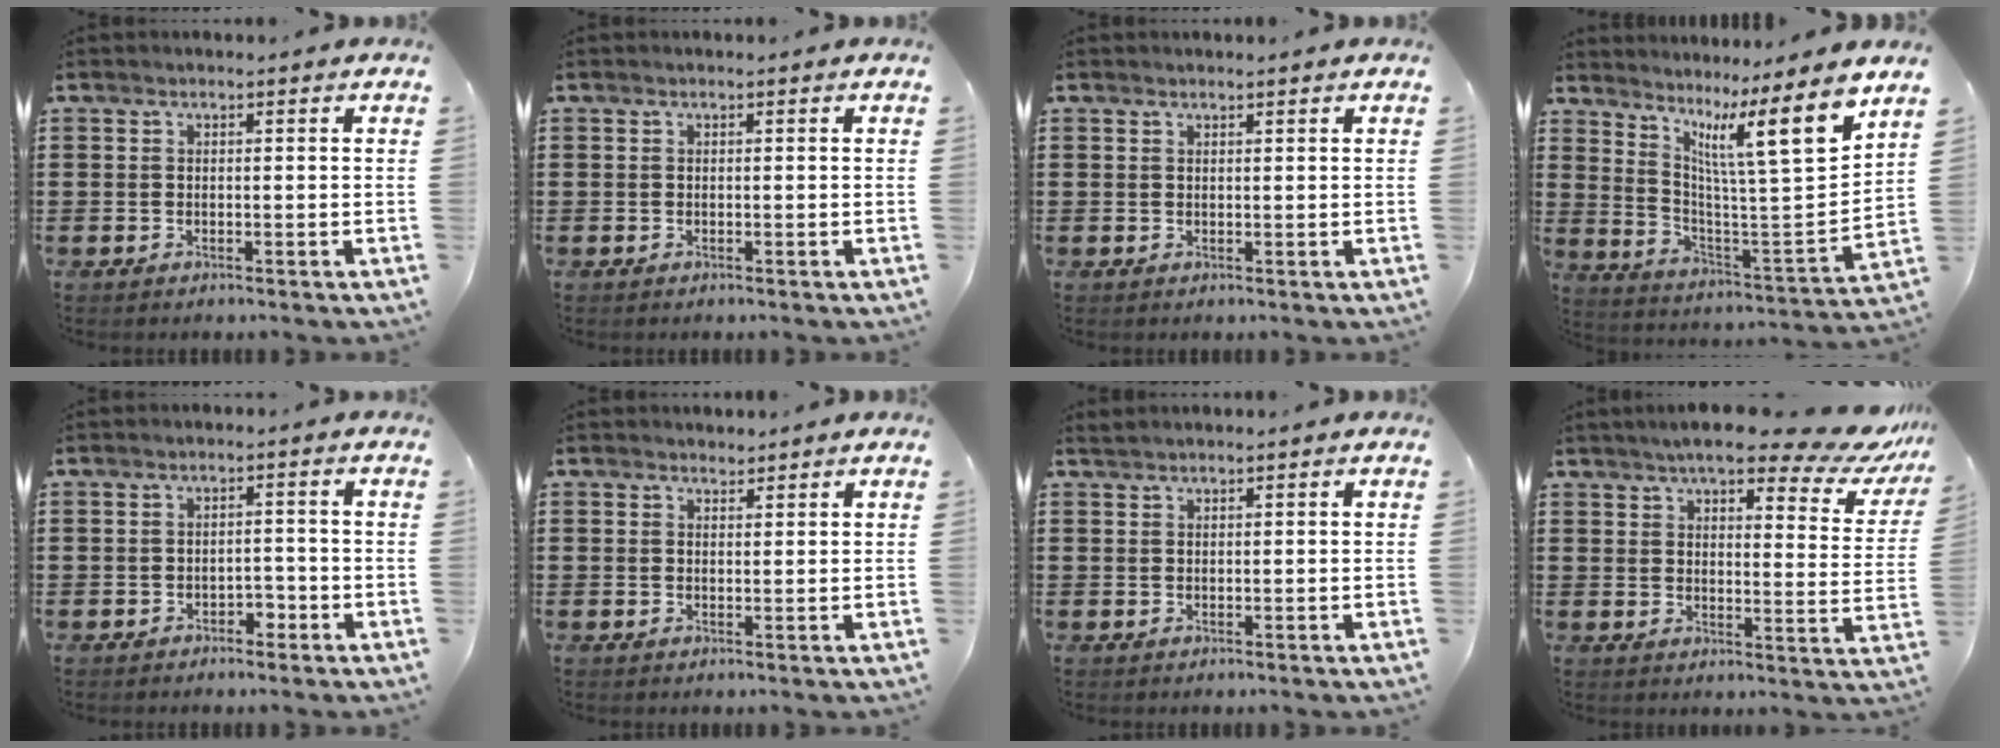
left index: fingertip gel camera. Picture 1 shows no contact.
{"total": 0.0}
{"total": 0.7, "force": [0.7, 0.0, 0.1], "torque": [-0.004, -0.001, 0.014]}
{"total": 11.7, "force": [7.9, 1.0, 8.5], "torque": [-0.152, -0.069, 0.116]}
{"total": 2.1, "force": [-1.7, 1.0, 0.7], "torque": [-0.021, 0.002, -0.036]}
{"total": 1.5, "force": [1.4, 0.6, -0.1], "torque": [-0.001, 0.004, 0.028]}
{"total": 0.8, "force": [0.8, 0.0, 0.3], "torque": [-0.007, 0.001, 0.015]}
{"total": 9.3, "force": [7.7, 1.8, 4.9], "torque": [-0.090, -0.036, 0.132]}